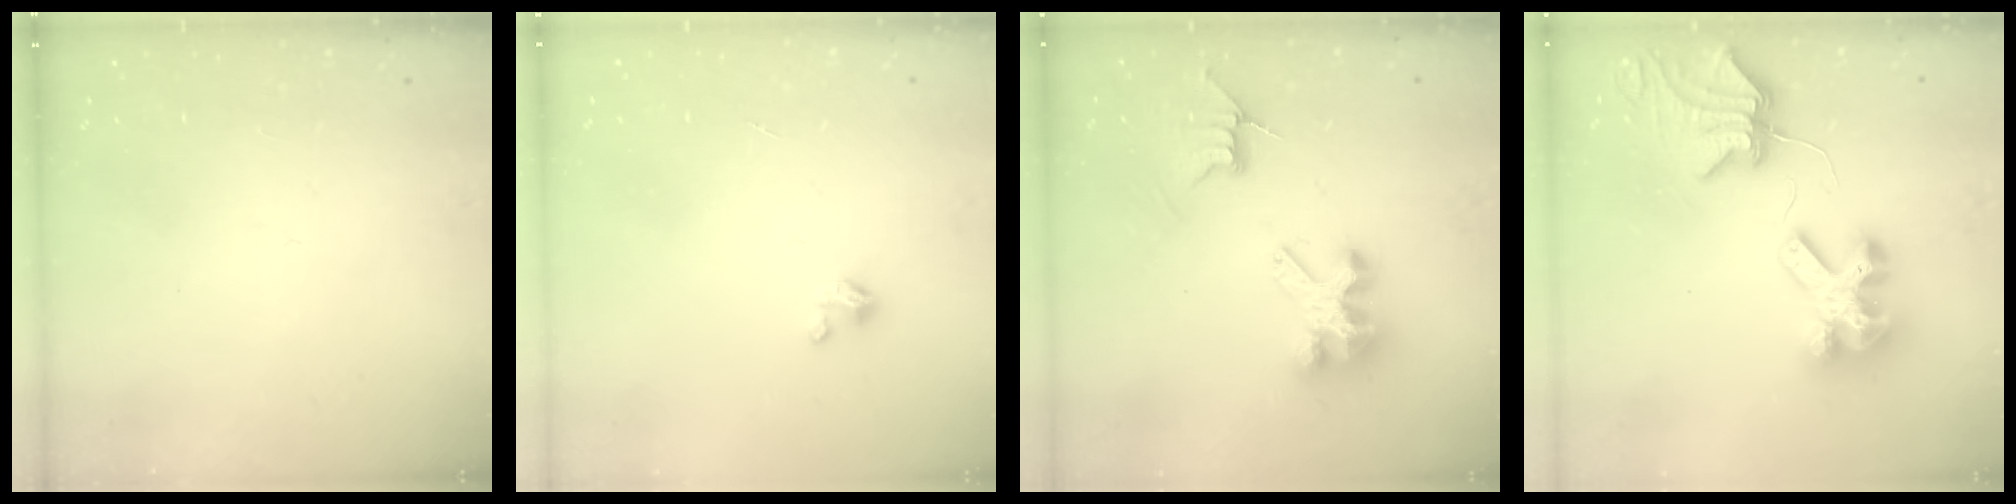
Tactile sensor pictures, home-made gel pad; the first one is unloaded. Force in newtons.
{"total": 2.0, "press": 1.9, "slide": 0.3}
{"total": 8.3, "press": 8.3, "slide": 0.5}
{"total": 10.0, "press": 9.9, "slide": 1.6}